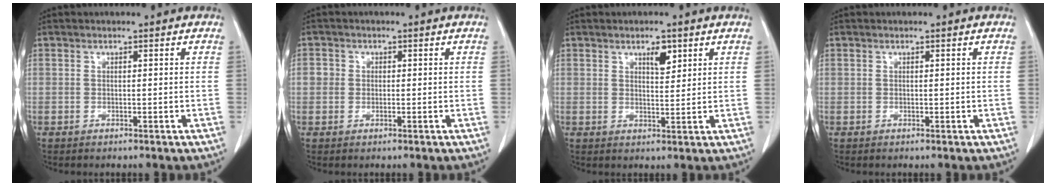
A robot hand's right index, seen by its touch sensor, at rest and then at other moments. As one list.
[{"total": 2.1, "force": [0.1, 1.9, 0.7], "torque": [-0.005, 0.008, 0.002]}, {"total": 3.1, "force": [1.8, 1.1, 2.2], "torque": [-0.036, -0.003, 0.032]}, {"total": 0.0}]